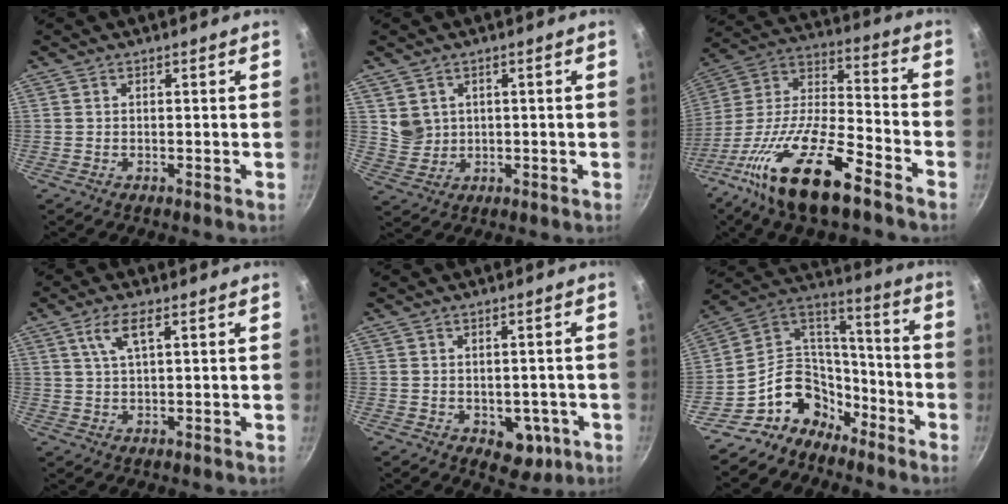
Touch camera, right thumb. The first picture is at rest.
{"total": 4.1, "force": [1.1, 3.7, 1.3], "torque": [-0.007, 0.001, 0.033]}
{"total": 22.4, "force": [-12.8, 7.4, 16.8], "torque": [-0.301, 0.064, -0.251]}
{"total": 5.0, "force": [2.2, 1.4, 4.3], "torque": [-0.085, 0.000, 0.046]}
{"total": 6.7, "force": [-2.0, 4.7, 4.4], "torque": [-0.017, 0.010, -0.013]}
{"total": 15.2, "force": [-9.7, 10.7, 4.9], "torque": [-0.040, 0.110, -0.184]}